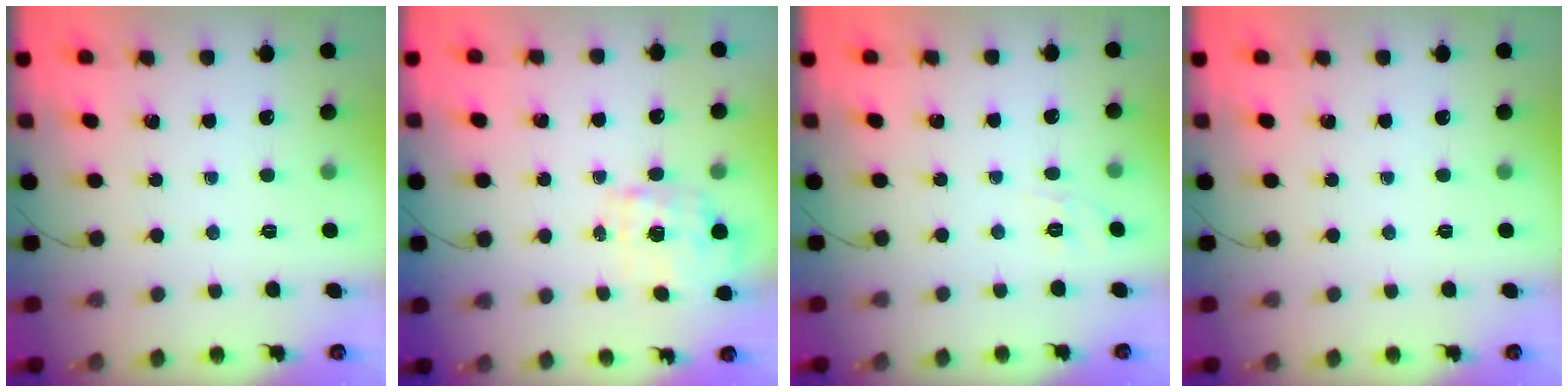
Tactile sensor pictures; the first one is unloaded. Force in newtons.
{"total": 1.9, "press": 1.8, "slide": 0.5}
{"total": 3.8, "press": 3.3, "slide": 1.9}
{"total": 0.0}